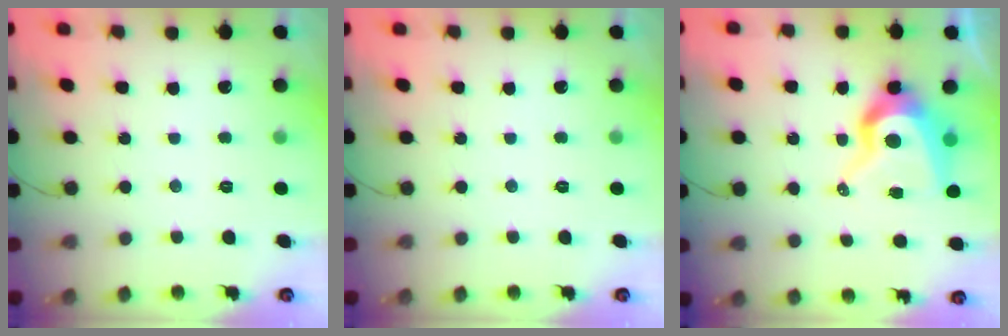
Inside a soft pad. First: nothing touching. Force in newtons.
{"total": 0.0}
{"total": 12.3, "press": 12.3, "slide": 1.1}